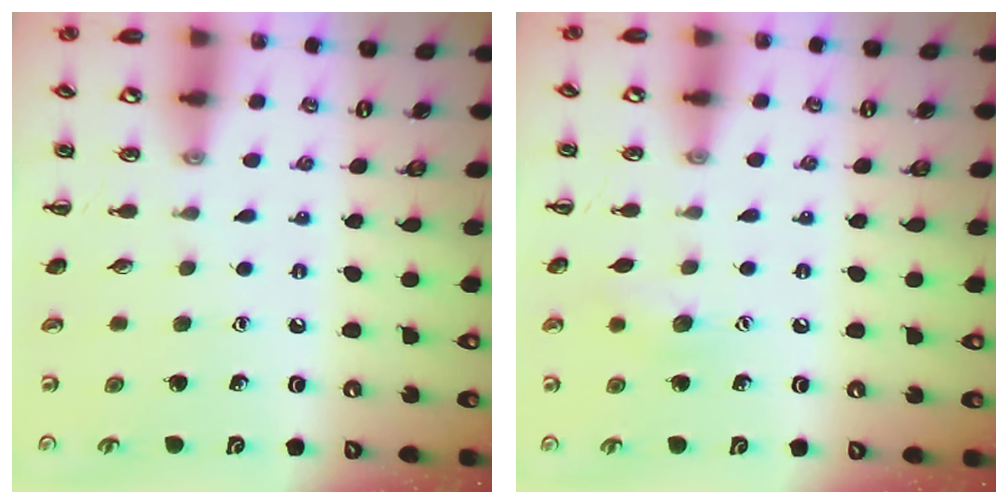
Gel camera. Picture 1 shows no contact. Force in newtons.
{"total": 6.6, "press": 6.5, "slide": 1.1}